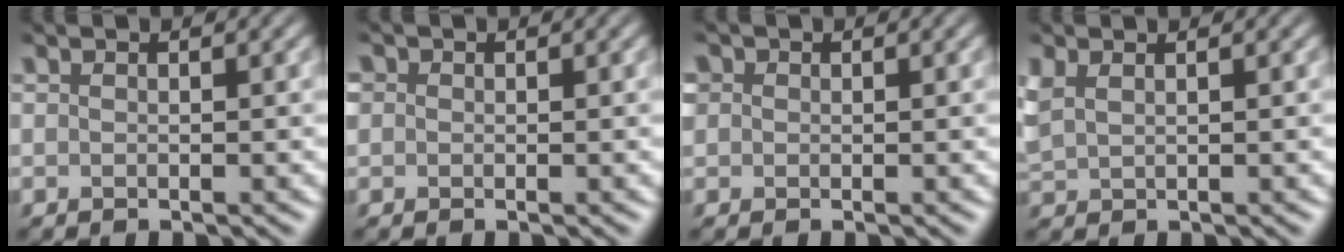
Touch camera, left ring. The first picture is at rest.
{"total": 0.8, "force": [0.1, 0.8, 0.1], "torque": [0.005, -0.002, -0.004]}
{"total": 1.1, "force": [0.3, 1.1, 0.2], "torque": [0.002, 0.001, -0.002]}
{"total": 1.8, "force": [1.1, 0.9, 1.1], "torque": [-0.031, 0.003, 0.027]}